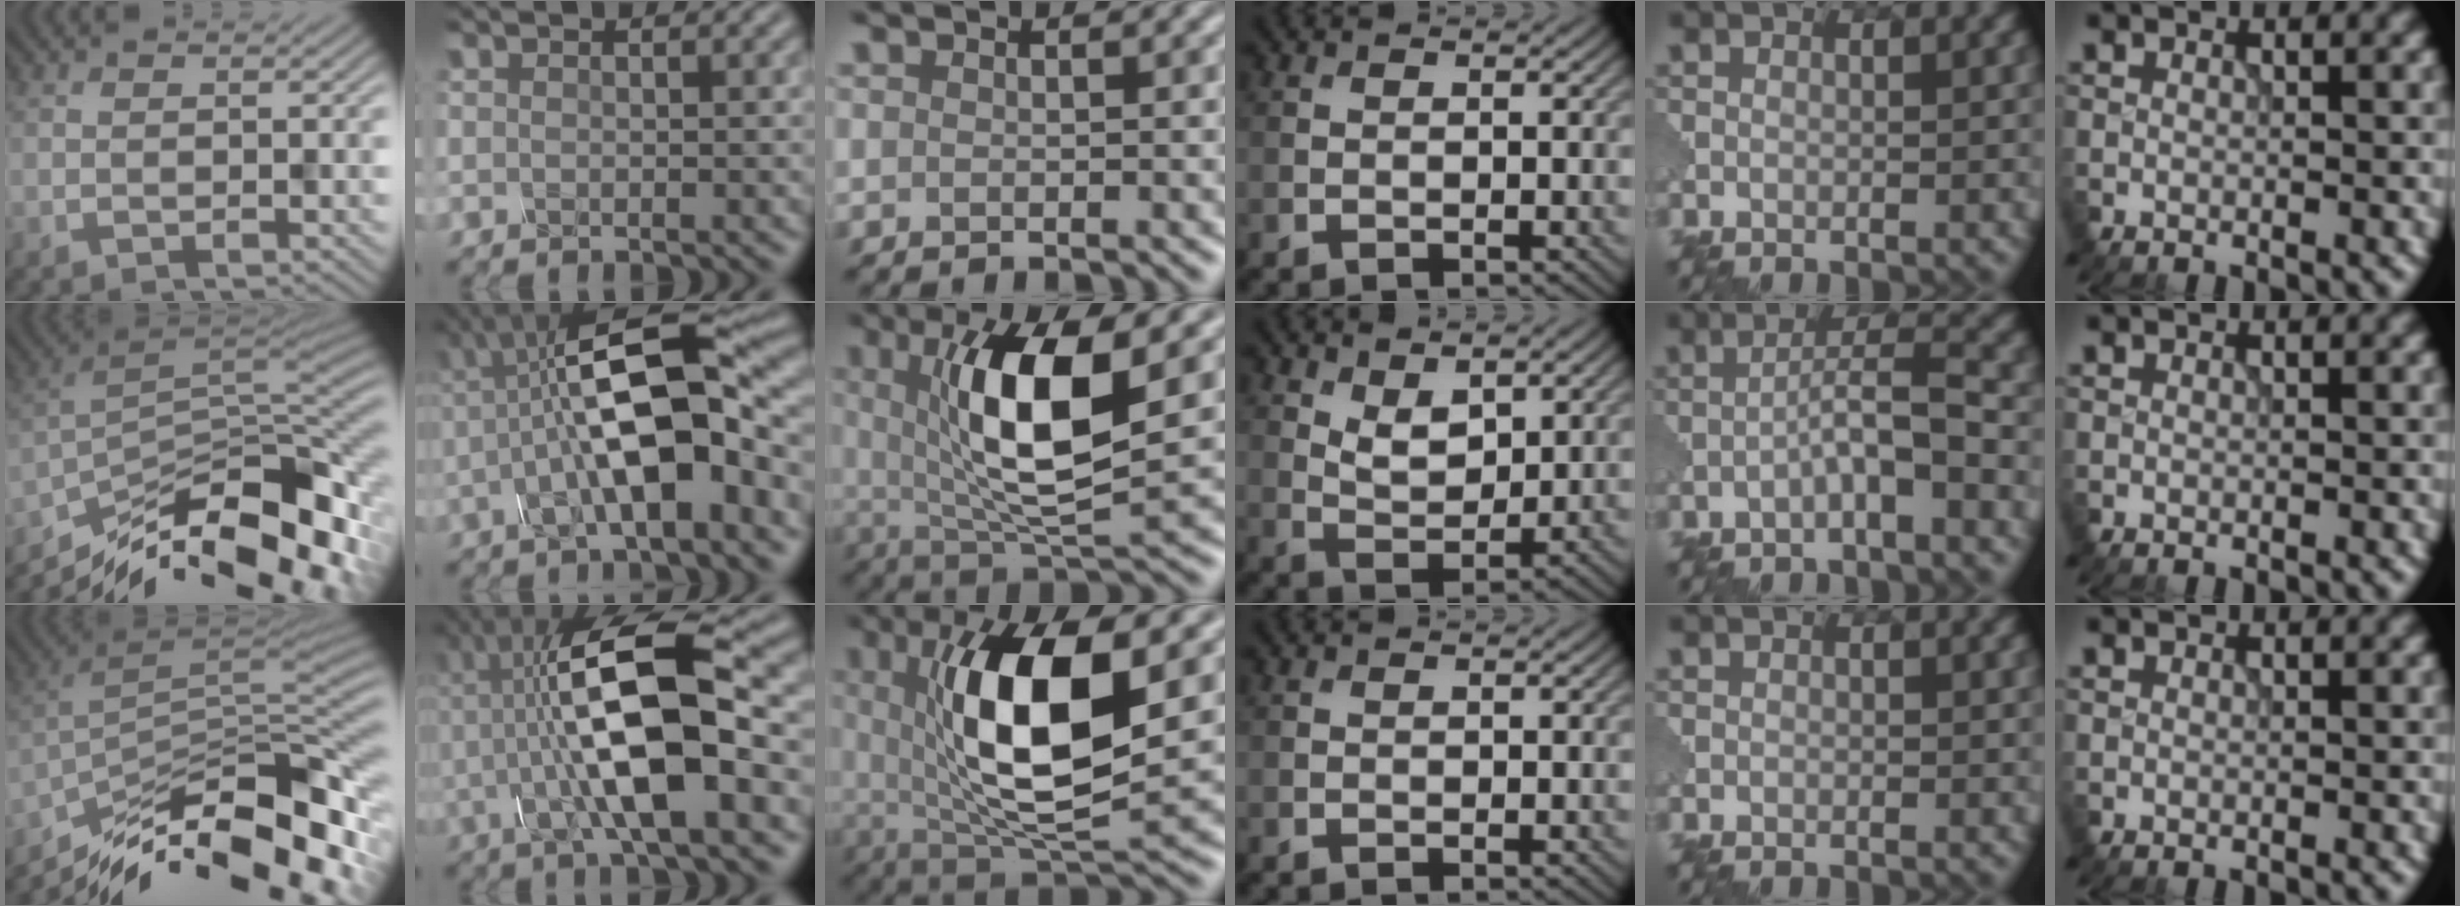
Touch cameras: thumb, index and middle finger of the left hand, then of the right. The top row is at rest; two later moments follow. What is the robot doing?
{"motion": "assemble", "object": "glue stick"}